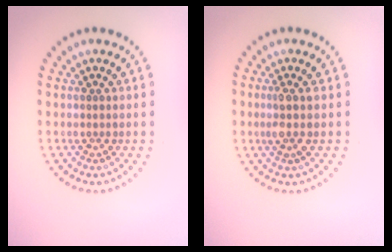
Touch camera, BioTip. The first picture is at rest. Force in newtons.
{"total": 1.8, "press": 1.5, "slide": 1.0}